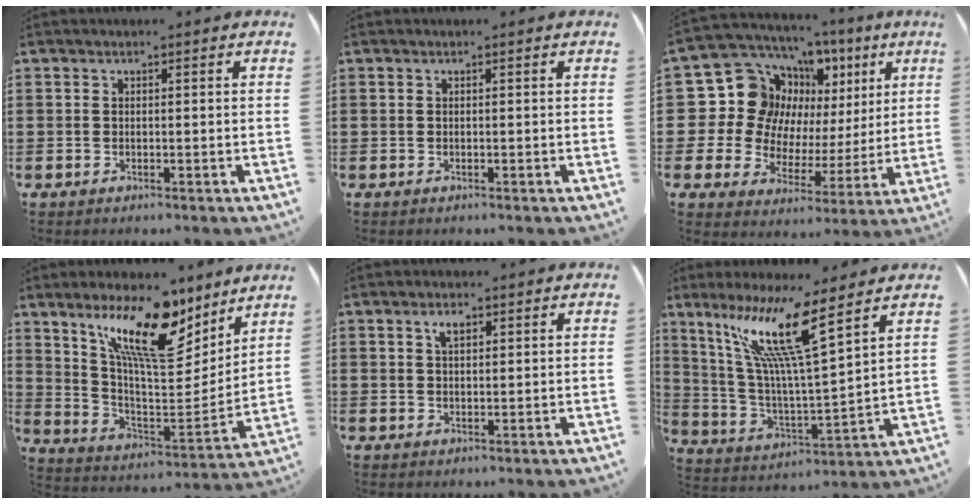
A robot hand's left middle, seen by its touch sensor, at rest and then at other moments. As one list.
[{"total": 0.0}, {"total": 12.3, "force": [3.8, 11.0, 3.9], "torque": [-0.125, -0.029, 0.079]}, {"total": 13.0, "force": [9.2, 3.8, 8.3], "torque": [-0.169, -0.052, 0.157]}, {"total": 2.3, "force": [1.3, 0.9, 1.7], "torque": [-0.037, 0.003, 0.023]}, {"total": 12.2, "force": [8.5, -0.2, 8.8], "torque": [-0.204, -0.047, 0.134]}]